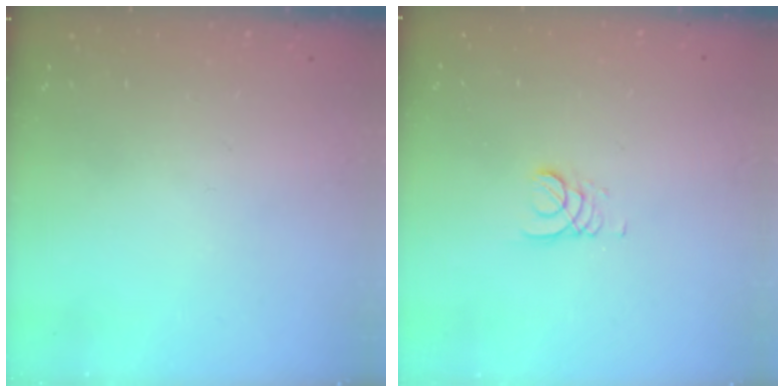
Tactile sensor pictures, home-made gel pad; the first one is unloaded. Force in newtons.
{"total": 2.2, "press": 2.2, "slide": 0.3}